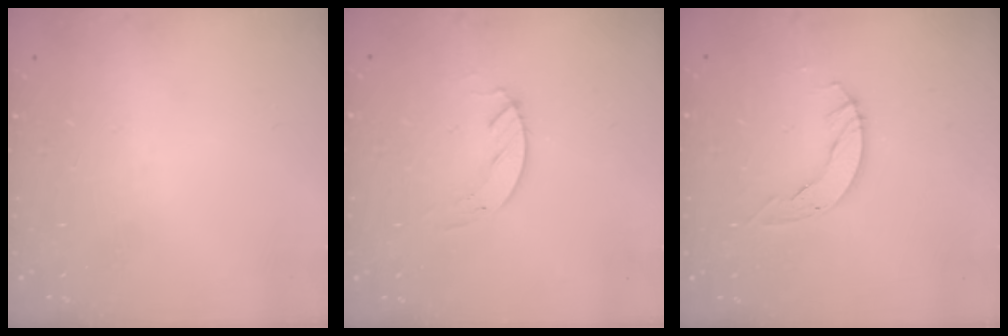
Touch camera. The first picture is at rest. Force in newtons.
{"total": 2.4, "press": 2.4, "slide": 0.2}
{"total": 4.9, "press": 4.9, "slide": 0.5}